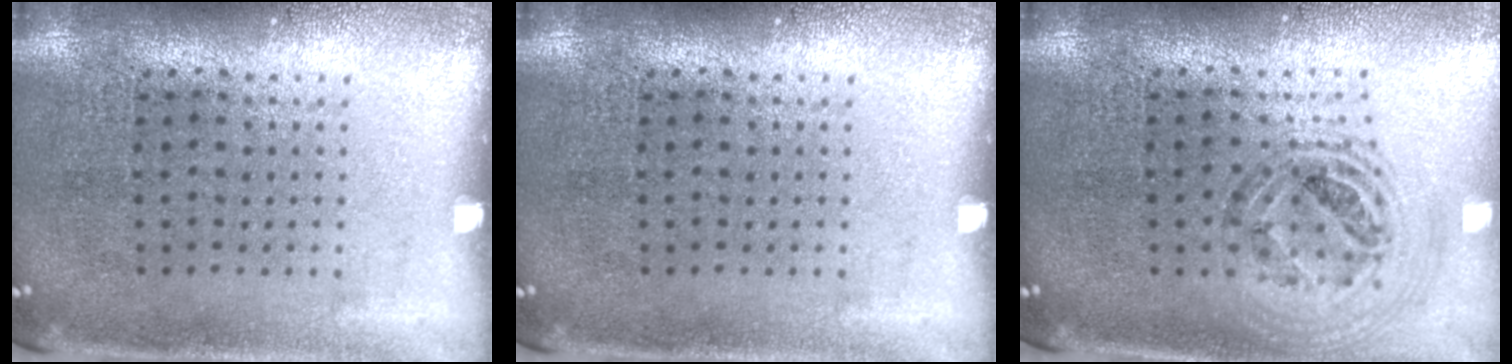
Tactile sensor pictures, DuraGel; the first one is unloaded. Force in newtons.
{"total": 0.0}
{"total": 0.9, "press": 0.9, "slide": 0.2}